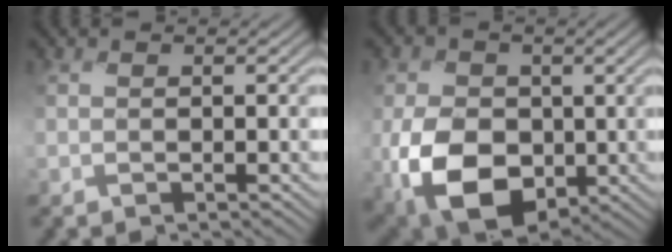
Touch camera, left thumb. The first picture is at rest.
{"total": 12.5, "force": [-2.7, 8.7, 8.6], "torque": [-0.175, -0.022, -0.056]}